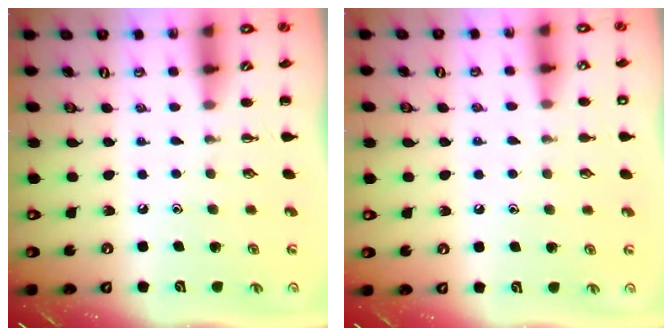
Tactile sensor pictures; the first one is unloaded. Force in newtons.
{"total": 6.7, "press": 6.3, "slide": 2.3}